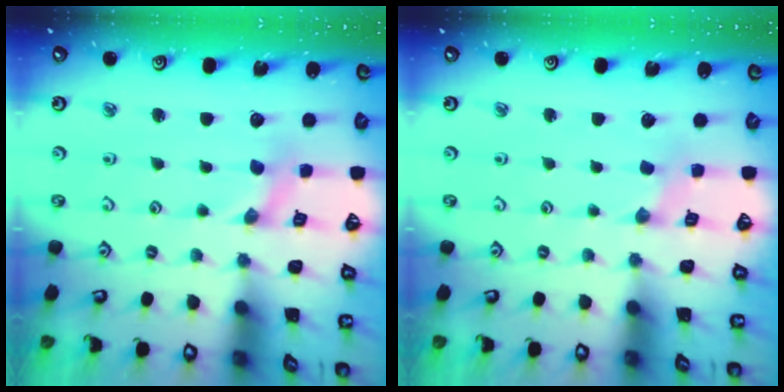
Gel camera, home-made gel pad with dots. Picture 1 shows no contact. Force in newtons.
{"total": 0.0}